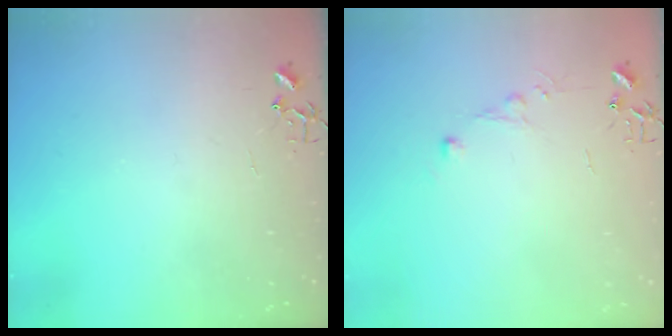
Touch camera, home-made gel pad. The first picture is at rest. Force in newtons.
{"total": 4.4, "press": 4.4, "slide": 0.5}